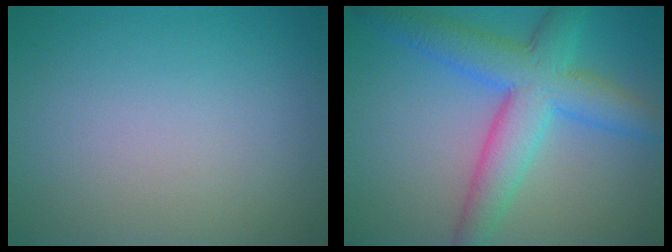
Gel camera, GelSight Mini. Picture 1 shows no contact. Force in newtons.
{"total": 7.4, "press": 7.4, "slide": 0.3}